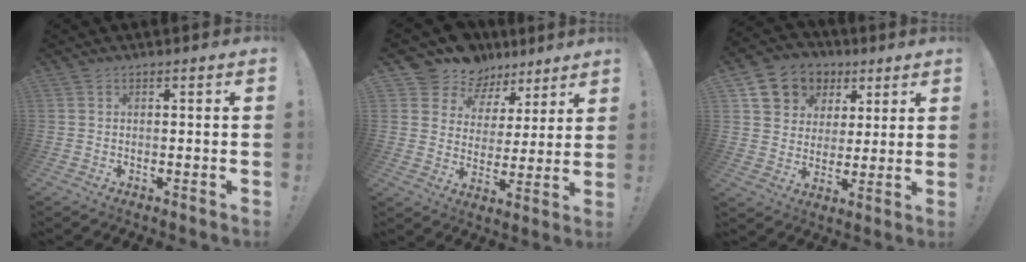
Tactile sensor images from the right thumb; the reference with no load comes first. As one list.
[{"total": 11.4, "force": [8.5, 7.3, 1.6], "torque": [-0.043, -0.062, 0.163]}, {"total": 11.5, "force": [5.1, 9.6, 3.6], "torque": [-0.049, -0.029, 0.106]}]